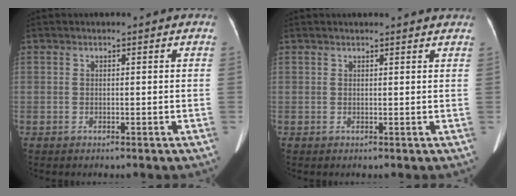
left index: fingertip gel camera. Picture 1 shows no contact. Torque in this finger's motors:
{"motor_torque": [0.74, -1.40, 0.04, 0.01]}